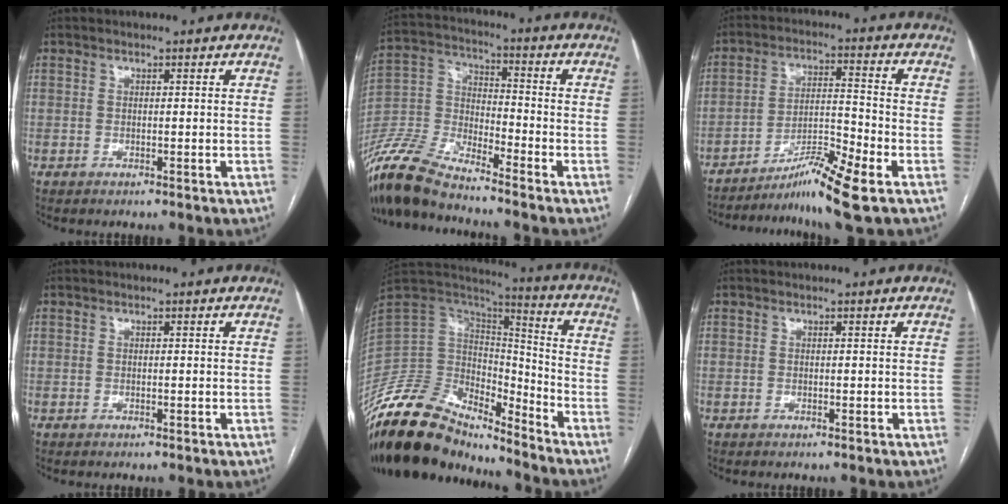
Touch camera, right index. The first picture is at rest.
{"total": 13.0, "force": [-11.8, 1.8, 5.1], "torque": [-0.113, 0.001, -0.236]}
{"total": 10.5, "force": [-7.0, -0.4, 7.8], "torque": [-0.142, -0.012, -0.118]}
{"total": 0.0}
{"total": 21.0, "force": [-17.8, 7.5, 8.2], "torque": [-0.170, 0.032, -0.318]}
{"total": 0.0}